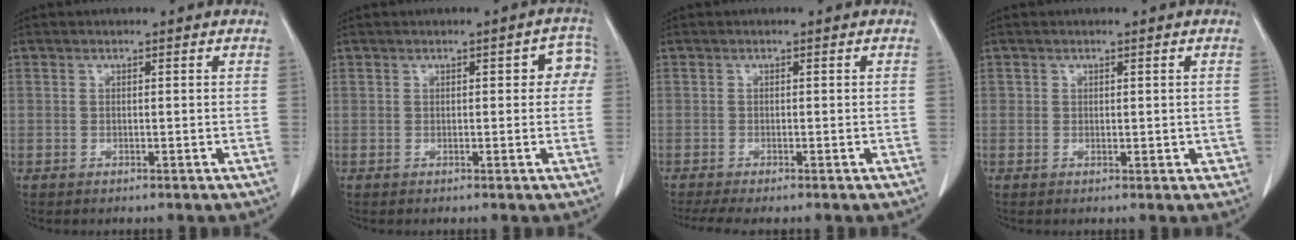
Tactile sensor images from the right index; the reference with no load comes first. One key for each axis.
{"total": 3.7, "fx": 0.6, "fy": 1.9, "fz": 3.1, "tx": -0.021, "ty": 0.022, "tz": 0.003}
{"total": 4.1, "fx": -3.4, "fy": 0.3, "fz": 2.3, "tx": -0.033, "ty": -0.010, "tz": -0.054}
{"total": 1.5, "fx": 0.0, "fy": 1.2, "fz": 0.8, "tx": -0.001, "ty": 0.003, "tz": 0.002}